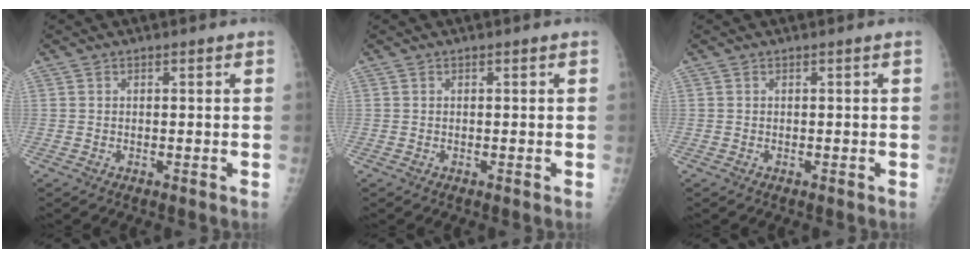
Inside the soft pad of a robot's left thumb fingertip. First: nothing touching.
{"total": 0.0}
{"total": 0.0}